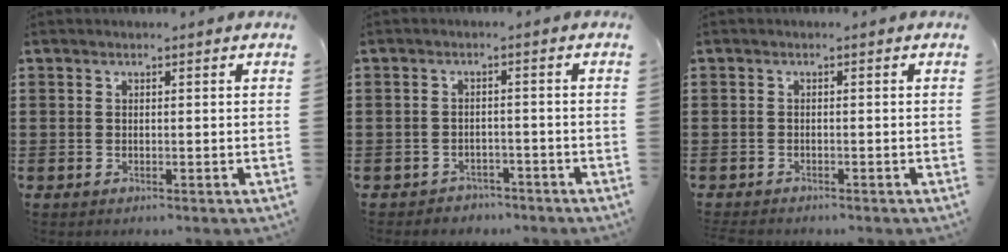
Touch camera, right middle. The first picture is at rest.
{"total": 1.9, "force": [-1.8, 0.5, -0.2], "torque": [-0.004, 0.002, -0.041]}
{"total": 0.8, "force": [-0.8, 0.1, 0.1], "torque": [-0.004, -0.001, -0.016]}